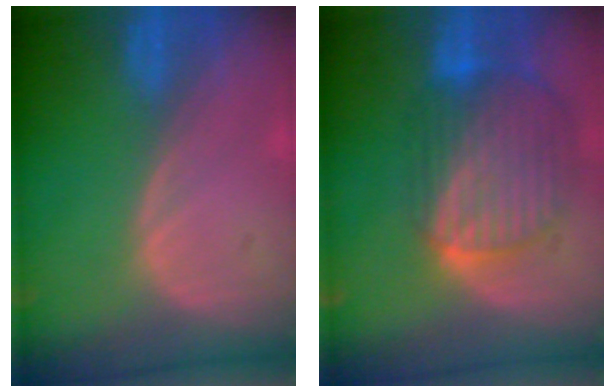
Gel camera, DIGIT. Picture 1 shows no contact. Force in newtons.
{"total": 10.4, "press": 8.7, "slide": 5.6}